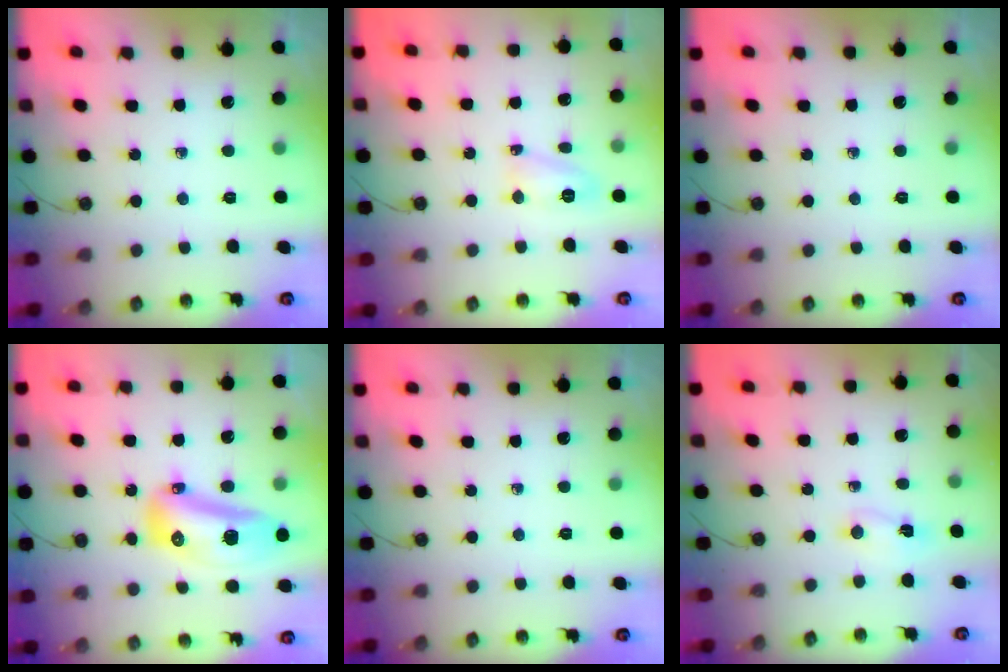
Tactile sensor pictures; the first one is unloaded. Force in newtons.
{"total": 7.5, "press": 7.5, "slide": 0.7}
{"total": 0.0}
{"total": 16.0, "press": 15.9, "slide": 1.8}
{"total": 0.0}
{"total": 2.2, "press": 1.9, "slide": 1.1}